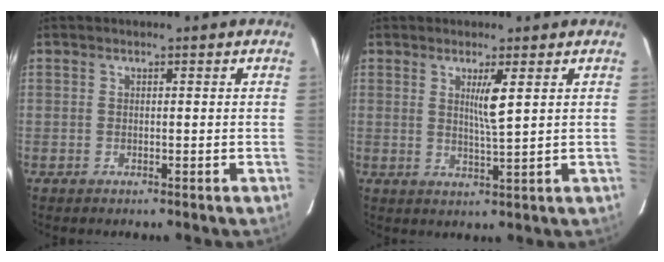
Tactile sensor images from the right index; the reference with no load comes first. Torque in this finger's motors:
{"motor_torque": [0.31, 0.30, 0.08, 0.05]}